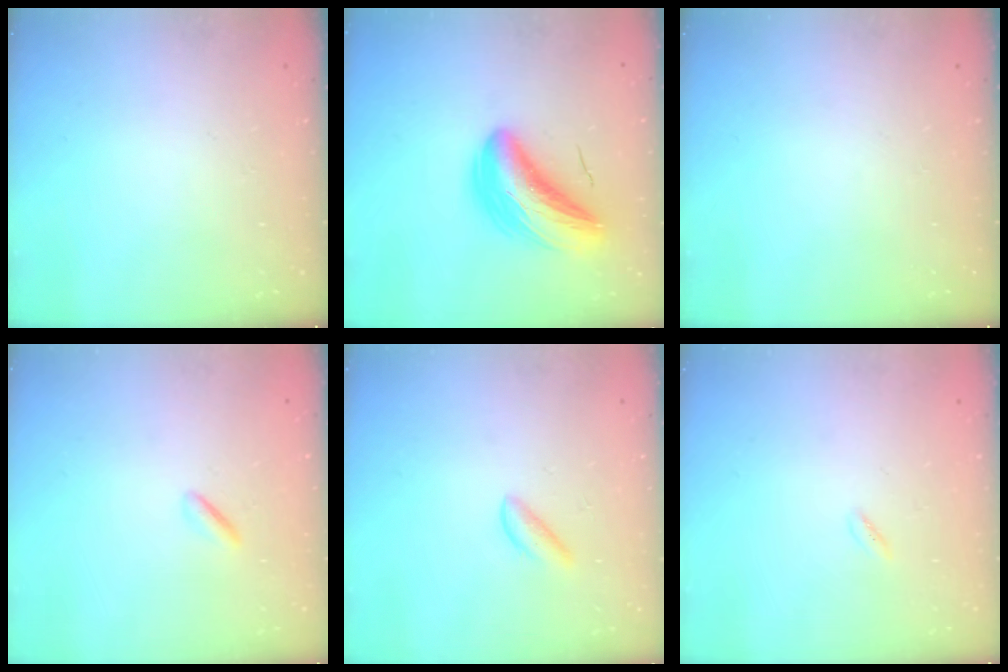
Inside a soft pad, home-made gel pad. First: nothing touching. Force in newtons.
{"total": 11.9, "press": 11.6, "slide": 2.6}
{"total": 0.0}
{"total": 0.5, "press": 0.0, "slide": 0.5}
{"total": 2.7, "press": 2.7, "slide": 0.3}
{"total": 0.9, "press": 0.8, "slide": 0.5}